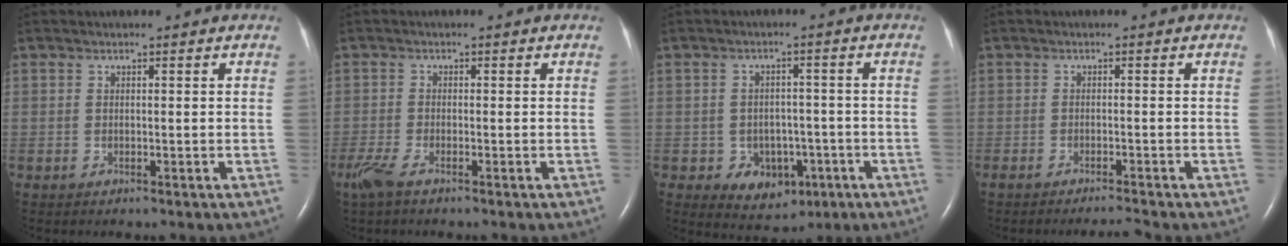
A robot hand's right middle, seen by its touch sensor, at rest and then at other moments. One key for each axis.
{"total": 3.1, "fx": -2.2, "fy": 0.6, "fz": 2.2, "tx": -0.057, "ty": -0.008, "tz": -0.047}
{"total": 1.4, "fx": -0.4, "fy": 1.1, "fz": 0.7, "tx": -0.012, "ty": 0.001, "tz": 0.000}
{"total": 2.0, "fx": -1.9, "fy": -0.6, "fz": 0.4, "tx": -0.012, "ty": -0.007, "tz": -0.032}